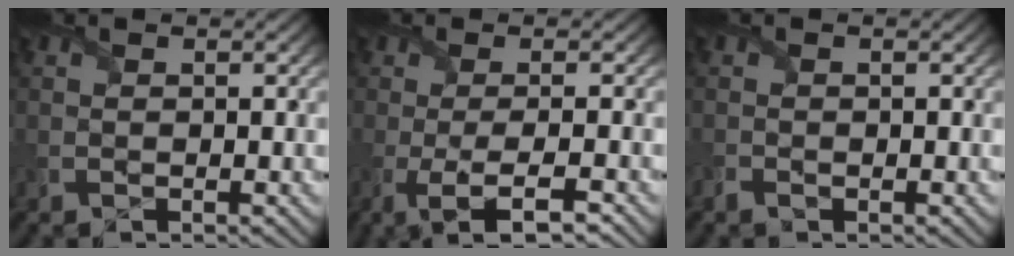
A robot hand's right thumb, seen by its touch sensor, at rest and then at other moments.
{"total": 4.6, "force": [-1.9, 0.7, 4.2], "torque": [-0.067, 0.002, -0.038]}
{"total": 0.6, "force": [-0.5, 0.4, 0.2], "torque": [-0.007, -0.001, -0.014]}